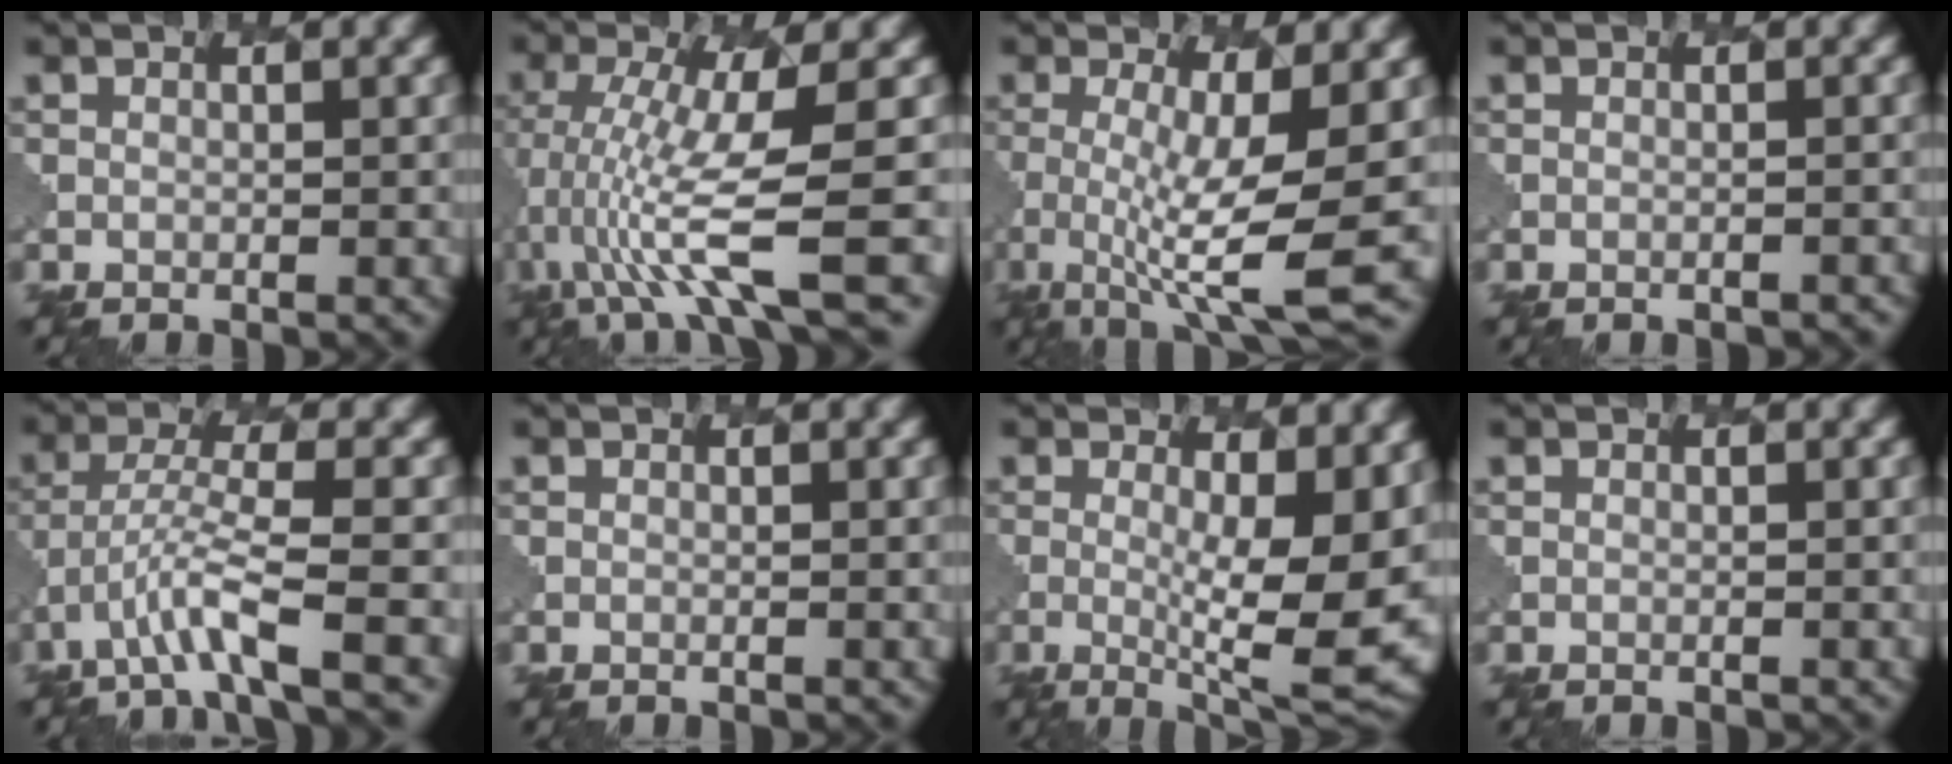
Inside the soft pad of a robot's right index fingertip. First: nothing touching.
{"total": 8.2, "force": [-1.7, 1.4, 7.9], "torque": [-0.153, -0.003, -0.030]}
{"total": 7.7, "force": [-1.1, 1.5, 7.4], "torque": [-0.130, -0.012, -0.023]}
{"total": 1.0, "force": [-0.8, 0.3, 0.5], "torque": [0.008, 0.009, -0.015]}
{"total": 4.6, "force": [-2.5, 0.5, 3.8], "torque": [-0.078, 0.003, -0.056]}
{"total": 0.0}
{"total": 9.8, "force": [0.2, 2.4, 9.5], "torque": [-0.134, -0.018, 0.007]}
{"total": 0.0}